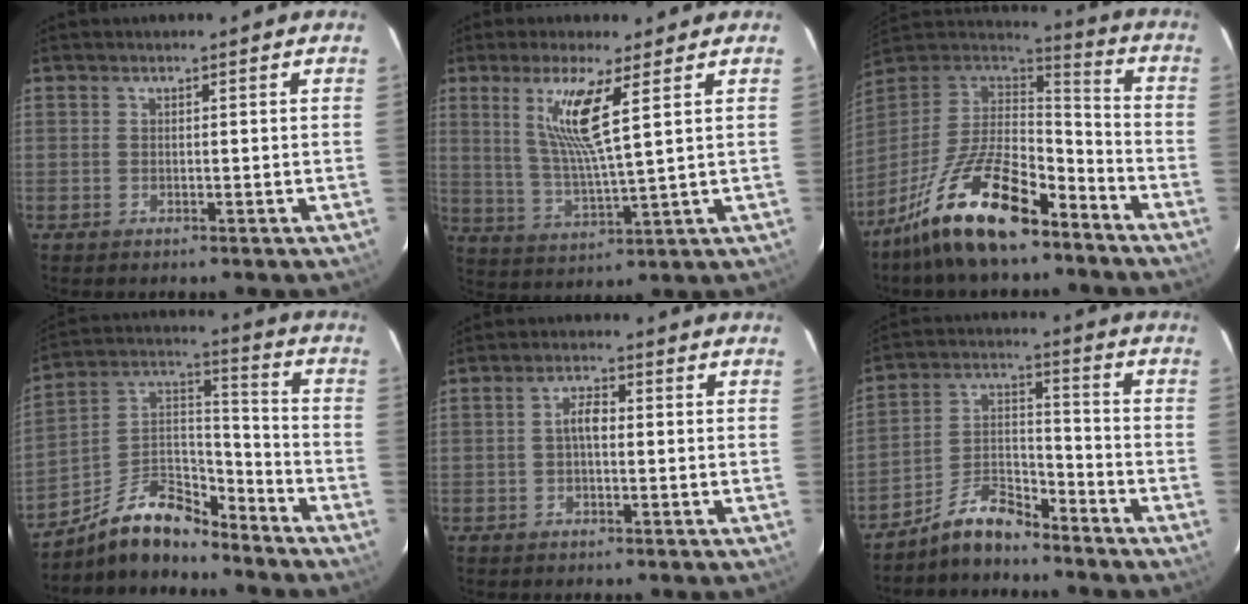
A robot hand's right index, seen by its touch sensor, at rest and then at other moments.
{"total": 9.8, "force": [4.3, 0.0, 8.8], "torque": [-0.172, -0.012, 0.088]}
{"total": 20.1, "force": [-12.9, 7.4, 13.5], "torque": [-0.263, -0.012, -0.228]}
{"total": 13.3, "force": [-11.0, 5.1, 5.5], "torque": [-0.121, 0.047, -0.199]}
{"total": 3.1, "force": [-0.2, 1.4, 2.7], "torque": [-0.052, 0.011, -0.003]}
{"total": 8.3, "force": [-7.2, 2.8, 3.2], "torque": [-0.078, 0.036, -0.141]}